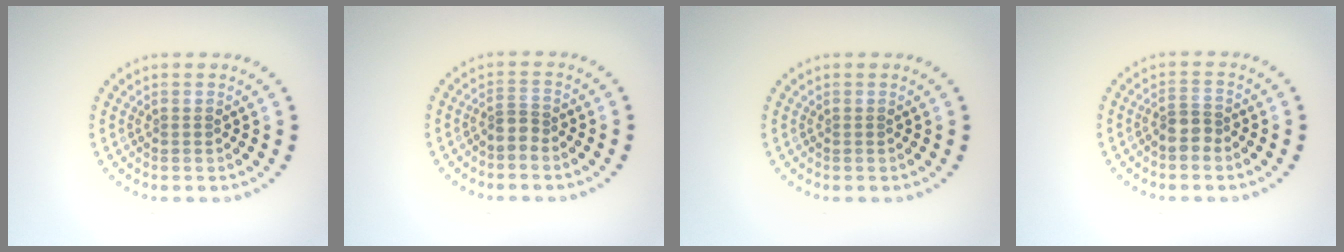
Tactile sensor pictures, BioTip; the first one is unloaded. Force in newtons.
{"total": 1.3, "press": 0.8, "slide": 0.9}
{"total": 0.0}
{"total": 2.0, "press": 1.7, "slide": 1.2}